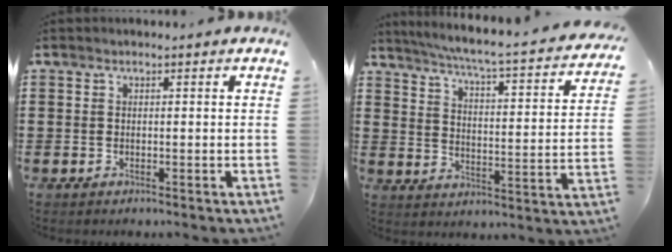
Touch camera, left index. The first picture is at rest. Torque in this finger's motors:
{"motor_torque": [2.14, 0.00, 0.21, 0.02]}